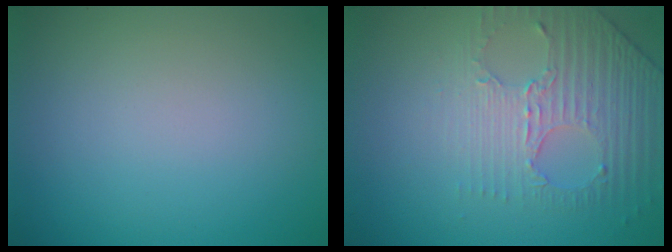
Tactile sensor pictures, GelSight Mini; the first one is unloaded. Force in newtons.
{"total": 4.3, "press": 2.9, "slide": 3.2}